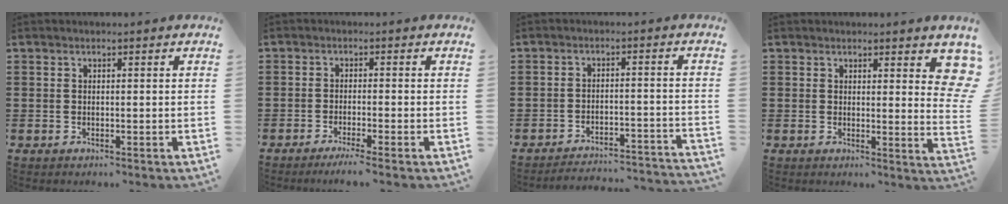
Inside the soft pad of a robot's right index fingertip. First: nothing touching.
{"total": 2.1, "force": [-1.6, -0.3, 1.3], "torque": [-0.027, -0.005, -0.032]}
{"total": 3.5, "force": [-3.4, 0.1, 0.7], "torque": [-0.018, -0.001, -0.071]}
{"total": 3.3, "force": [2.5, 0.9, 2.1], "torque": [-0.017, -0.010, 0.039]}